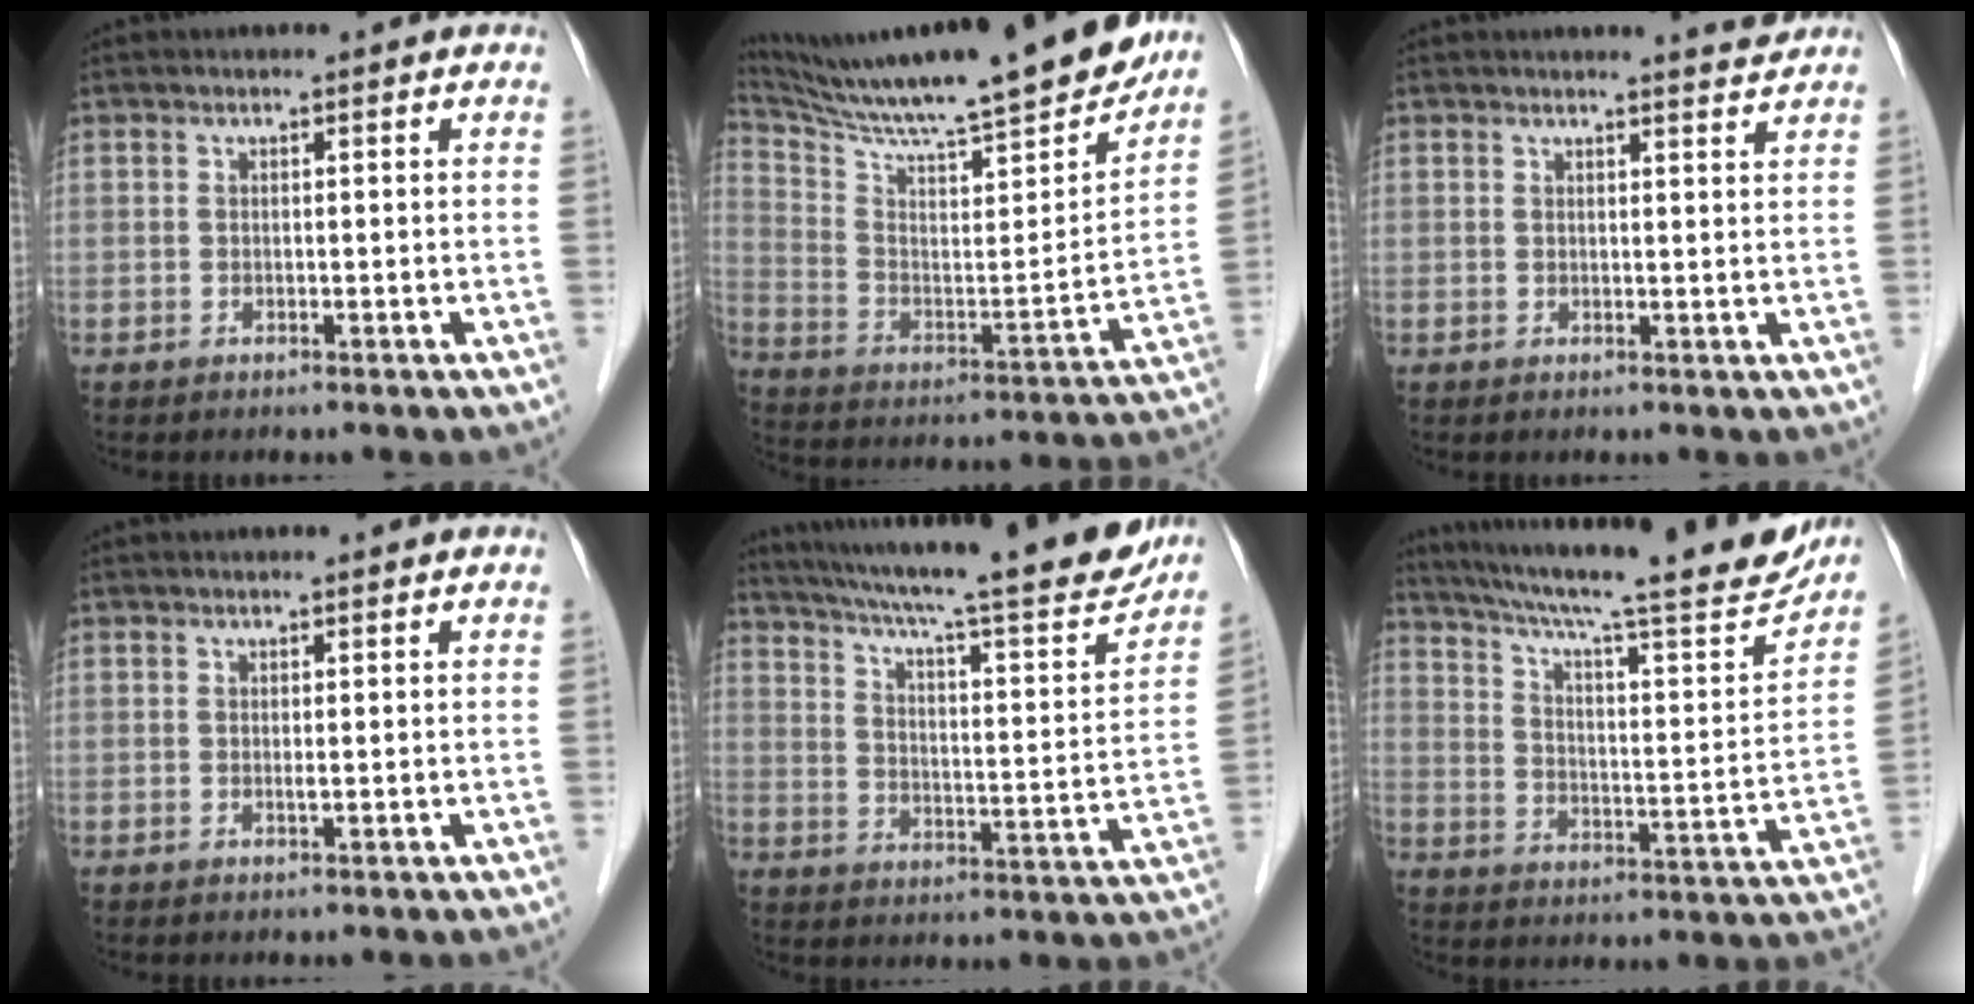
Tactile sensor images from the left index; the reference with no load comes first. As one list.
[{"total": 25.6, "force": [22.4, 1.1, 12.3], "torque": [-0.217, -0.047, 0.339]}, {"total": 2.4, "force": [2.3, -0.3, 0.3], "torque": [-0.008, -0.011, 0.027]}, {"total": 0.5, "force": [0.1, 0.0, 0.5], "torque": [-0.011, -0.001, 0.002]}, {"total": 24.9, "force": [21.6, 2.1, 12.2], "torque": [-0.202, -0.027, 0.294]}, {"total": 24.8, "force": [21.3, 2.4, 12.5], "torque": [-0.204, -0.018, 0.292]}]